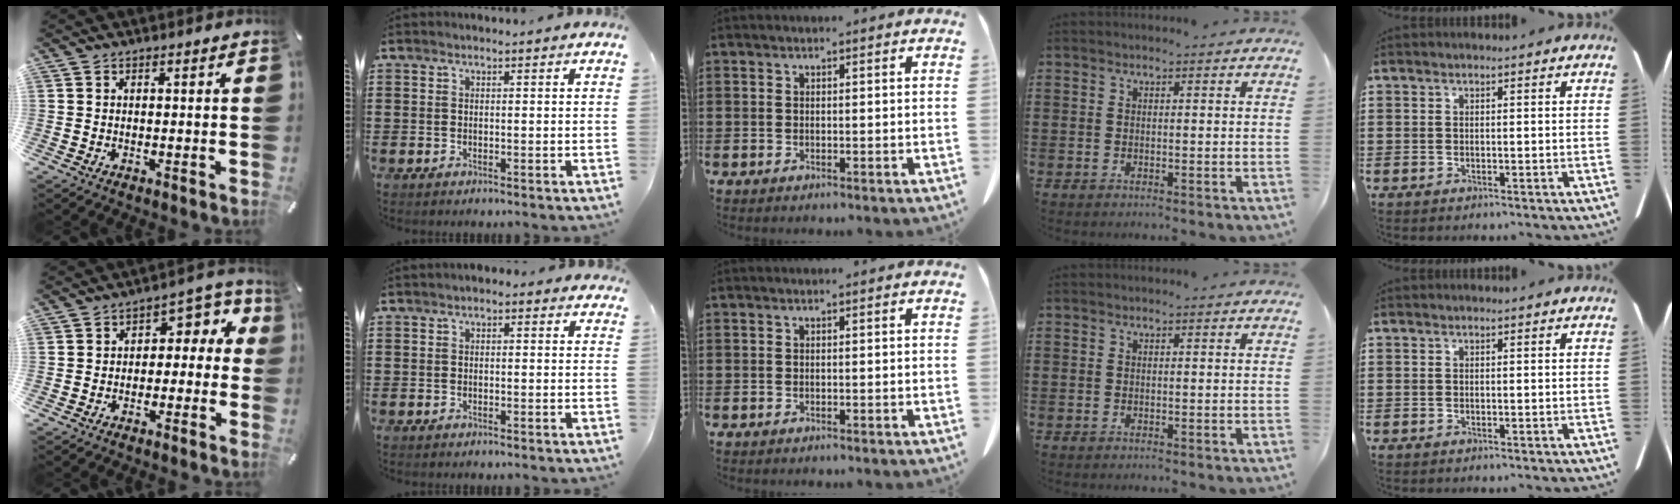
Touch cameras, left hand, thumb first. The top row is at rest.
{"thumb": {"total": 5.6, "force": [-0.7, 4.5, 3.3], "torque": [-0.039, 0.008, -0.022]}, "index": {"total": 1.0, "force": [0.2, 0.7, 0.7], "torque": [-0.016, 0.007, 0.002]}}